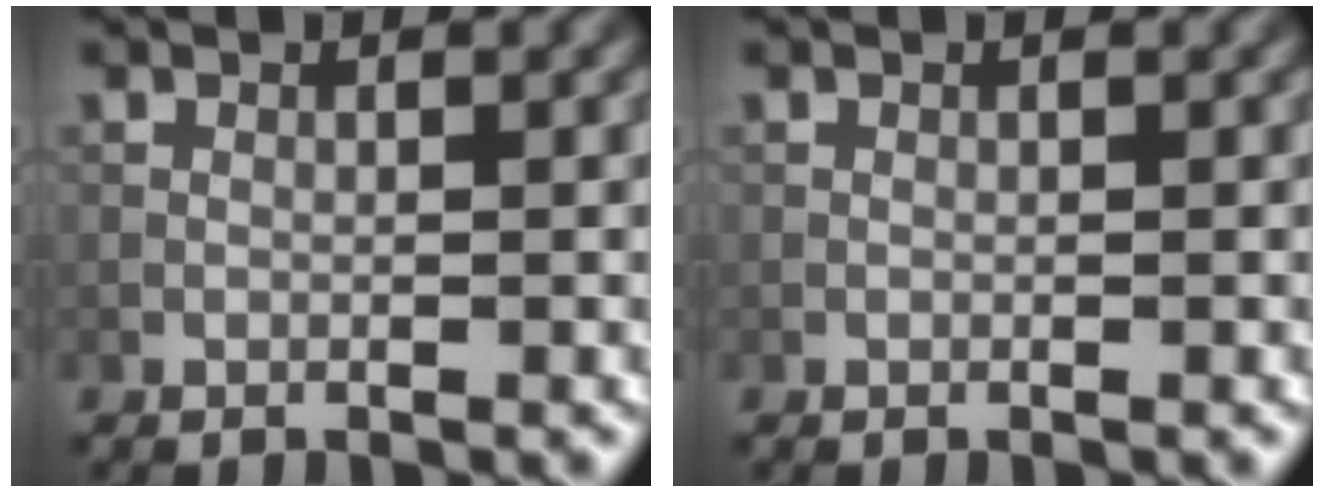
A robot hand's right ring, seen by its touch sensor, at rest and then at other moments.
{"total": 0.0}